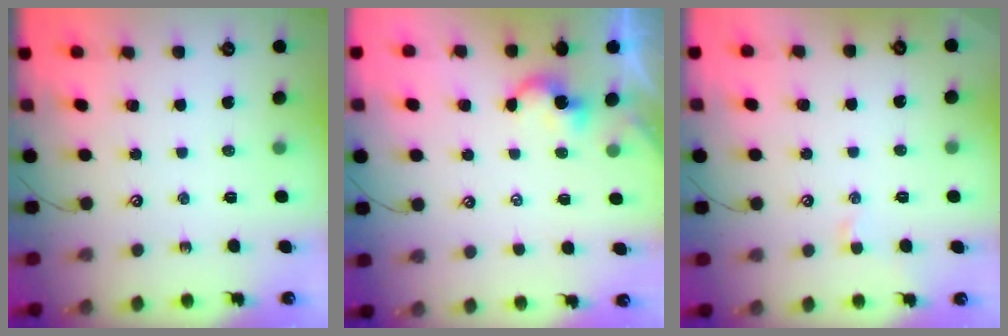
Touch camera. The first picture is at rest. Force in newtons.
{"total": 2.9, "press": 2.9, "slide": 0.2}
{"total": 0.7, "press": 0.6, "slide": 0.5}